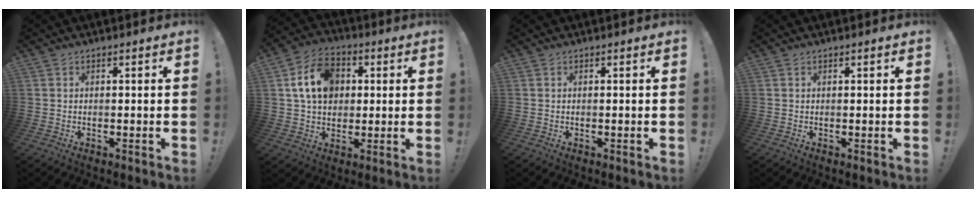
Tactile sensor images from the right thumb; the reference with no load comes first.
{"total": 13.9, "force": [3.3, 10.5, 8.4], "torque": [-0.136, 0.005, 0.068]}
{"total": 0.0}
{"total": 0.6, "force": [0.4, -0.1, 0.4], "torque": [0.000, -0.002, 0.005]}